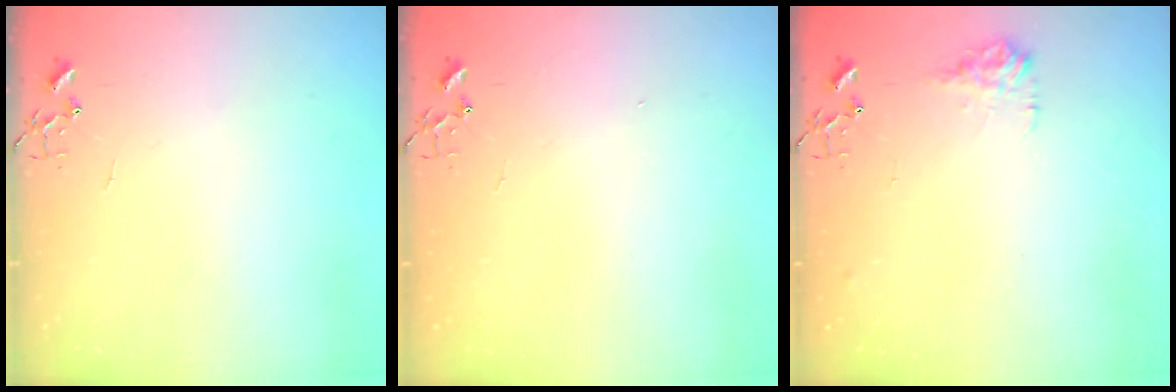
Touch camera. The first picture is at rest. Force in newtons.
{"total": 1.1, "press": 1.1, "slide": 0.1}
{"total": 9.2, "press": 9.2, "slide": 0.4}